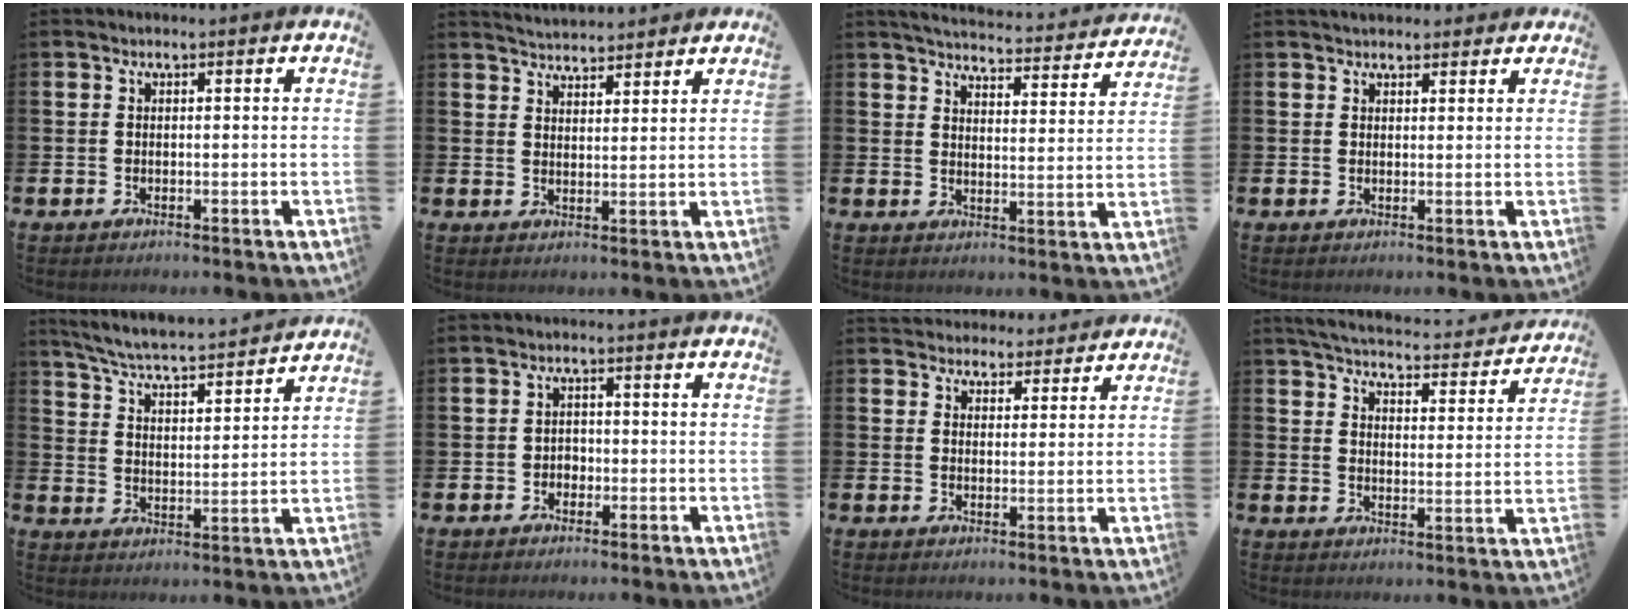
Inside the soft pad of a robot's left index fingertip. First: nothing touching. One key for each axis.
{"total": 4.0, "fx": 3.9, "fy": 0.4, "fz": -0.2, "tx": -0.005, "ty": -0.022, "tz": 0.071}
{"total": 4.6, "fx": 4.5, "fy": 0.4, "fz": 0.8, "tx": -0.029, "ty": -0.038, "tz": 0.074}
{"total": 2.6, "fx": 2.4, "fy": 0.9, "fz": 0.0, "tx": 0.005, "ty": -0.008, "tz": 0.043}
{"total": 5.8, "fx": 5.6, "fy": 0.1, "fz": 1.6, "tx": -0.058, "ty": -0.046, "tz": 0.093}
{"total": 1.6, "fx": -0.7, "fy": 1.4, "fz": 0.4, "tx": -0.007, "ty": 0.003, "tz": -0.017}
{"total": 3.9, "fx": 3.7, "fy": 1.2, "fz": -0.3, "tx": -0.005, "ty": -0.021, "tz": 0.068}
{"total": 5.0, "fx": 4.8, "fy": 0.5, "fz": 1.1, "tx": -0.047, "ty": -0.037, "tz": 0.080}